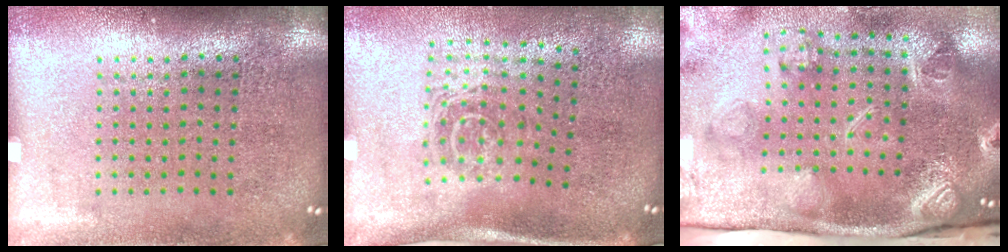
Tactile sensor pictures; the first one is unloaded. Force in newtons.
{"total": 1.7, "press": 1.1, "slide": 1.3}
{"total": 4.7, "press": 3.2, "slide": 3.4}